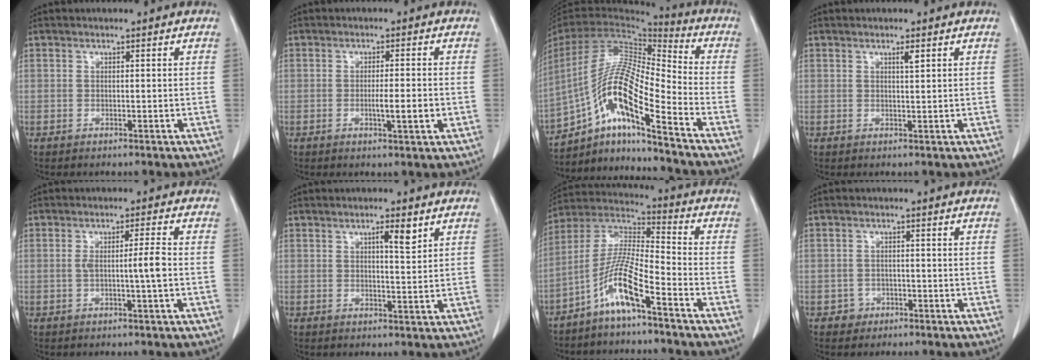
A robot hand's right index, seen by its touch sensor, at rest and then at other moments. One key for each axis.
{"total": 3.8, "fx": -0.9, "fy": 0.2, "fz": 3.7, "tx": -0.059, "ty": -0.003, "tz": -0.012}
{"total": 16.4, "fx": -9.7, "fy": 1.4, "fz": 13.1, "tx": -0.263, "ty": 0.007, "tz": -0.177}
{"total": 1.3, "fx": 0.7, "fy": 0.0, "fz": 1.1, "tx": -0.018, "ty": -0.003, "tz": 0.011}
{"total": 3.8, "fx": -0.5, "fy": -0.5, "fz": 3.7, "tx": -0.066, "ty": 0.002, "tz": -0.006}
{"total": 3.4, "fx": 1.8, "fy": 0.5, "fz": 2.8, "tx": -0.042, "ty": -0.003, "tz": 0.027}
{"total": 9.8, "fx": -5.8, "fy": 0.7, "fz": 7.9, "tx": -0.171, "ty": 0.003, "tz": -0.122}
{"total": 1.9, "fx": -0.9, "fy": 1.6, "fz": 0.0, "tx": 0.006, "ty": 0.010, "tz": -0.016}